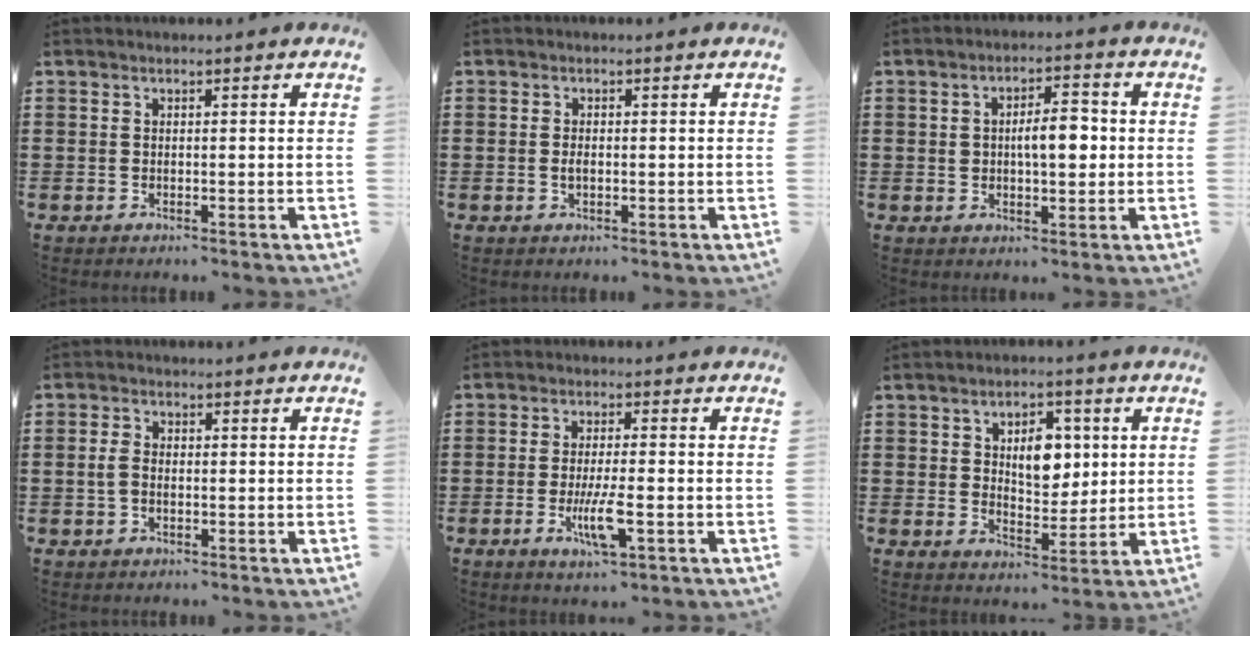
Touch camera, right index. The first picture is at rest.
{"total": 1.3, "force": [-0.3, 0.5, 1.2], "torque": [-0.023, -0.003, -0.005]}
{"total": 5.6, "force": [0.3, 2.3, 5.0], "torque": [-0.081, 0.002, -0.001]}
{"total": 2.4, "force": [-0.3, 1.3, 2.0], "torque": [-0.055, -0.004, -0.011]}
{"total": 6.2, "force": [-2.2, 1.2, 5.7], "torque": [-0.113, -0.012, -0.040]}
{"total": 6.4, "force": [1.8, 4.4, 4.4], "torque": [-0.070, 0.005, 0.023]}